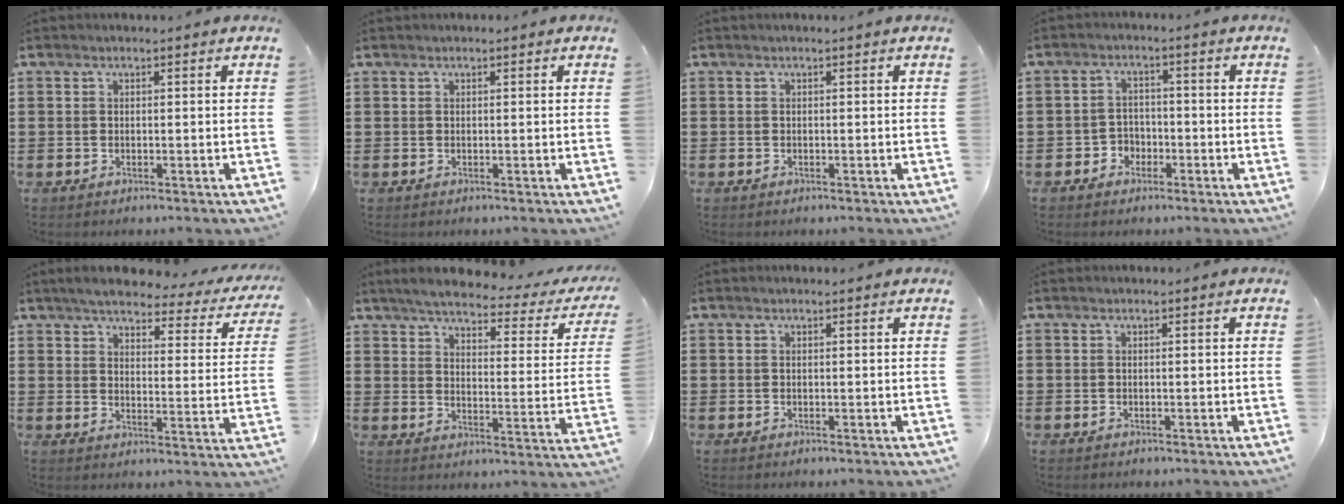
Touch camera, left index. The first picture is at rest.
{"total": 0.0}
{"total": 0.0}
{"total": 2.8, "force": [-1.9, 2.0, 0.3], "torque": [-0.015, 0.006, -0.043]}
{"total": 4.4, "force": [4.0, 0.5, 1.9], "torque": [-0.059, -0.022, 0.063]}
{"total": 4.0, "force": [3.6, 0.1, 1.7], "torque": [-0.057, -0.025, 0.055]}
{"total": 0.0}
{"total": 0.0}